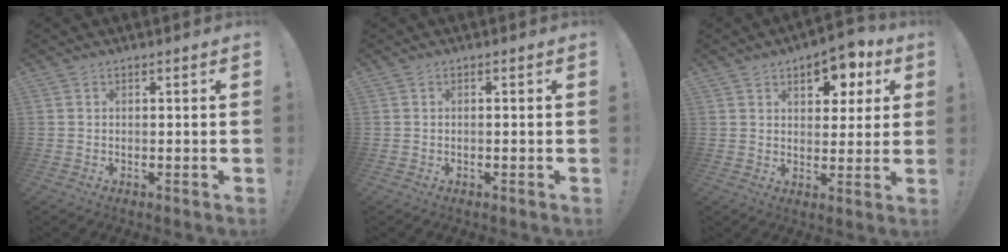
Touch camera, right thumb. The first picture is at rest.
{"total": 0.6, "force": [-0.5, -0.1, 0.3], "torque": [-0.012, 0.002, -0.008]}
{"total": 9.5, "force": [4.8, 5.8, 5.9], "torque": [-0.070, -0.016, 0.083]}